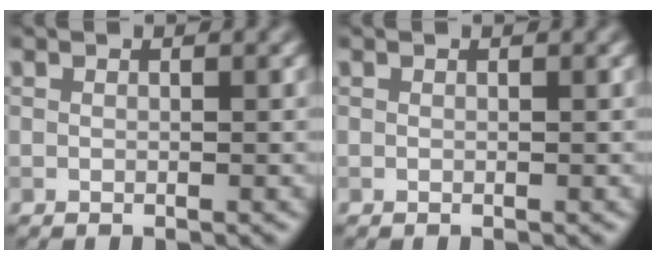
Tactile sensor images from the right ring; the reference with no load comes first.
{"total": 0.0}